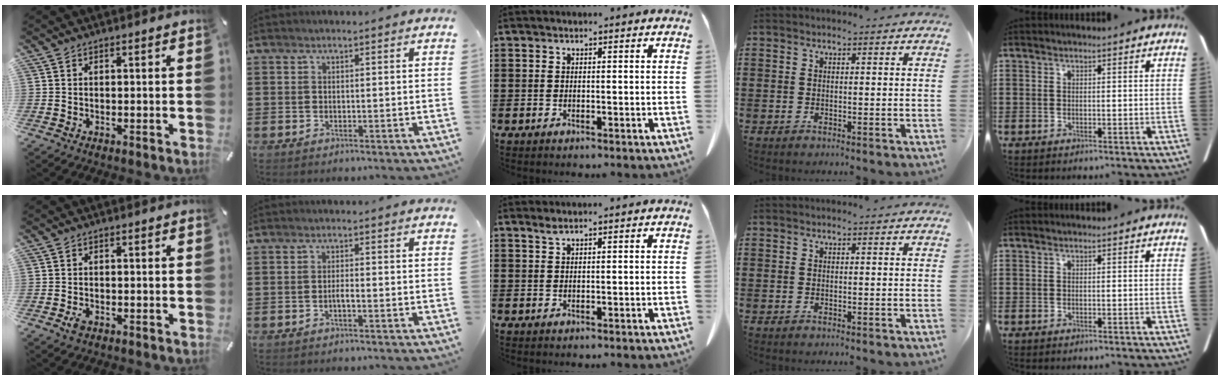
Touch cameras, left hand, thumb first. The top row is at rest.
{"thumb": {"total": 1.7, "force": [-0.9, 0.9, 1.1], "torque": [-0.028, 0.000, -0.019]}, "index": {"total": 1.3, "force": [-0.5, 0.2, 1.2], "torque": [-0.021, -0.001, -0.009]}, "middle": {"total": 1.2, "force": [0.8, 0.1, 0.8], "torque": [-0.020, -0.002, 0.016]}}